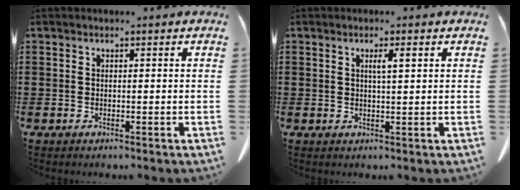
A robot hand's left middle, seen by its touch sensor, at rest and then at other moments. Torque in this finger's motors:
{"motor_torque": [1.07, 0.95, 0.09, 0.12]}